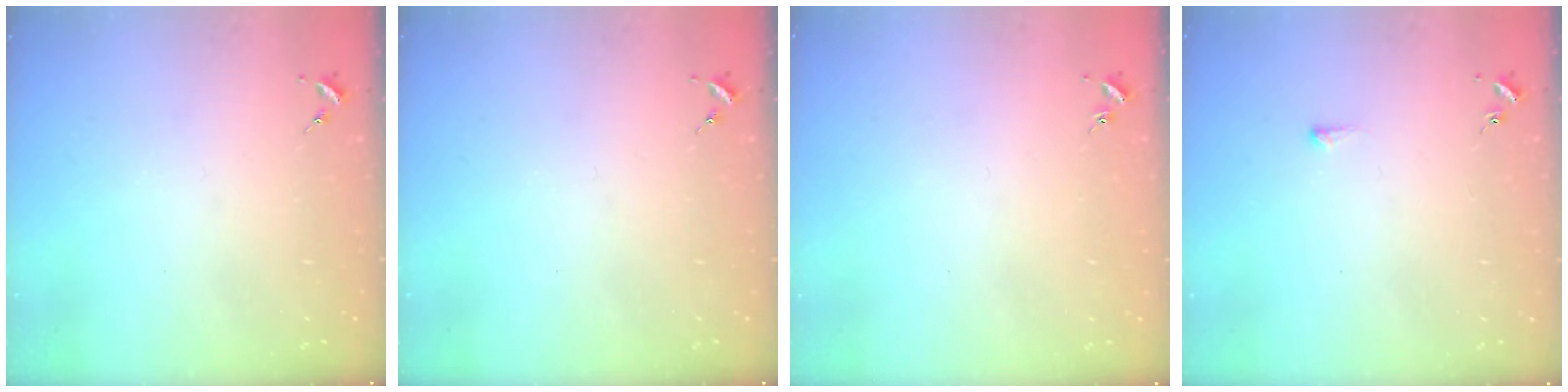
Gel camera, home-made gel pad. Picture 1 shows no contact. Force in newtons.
{"total": 0.0}
{"total": 0.9, "press": 0.8, "slide": 0.2}
{"total": 3.4, "press": 3.4, "slide": 0.6}